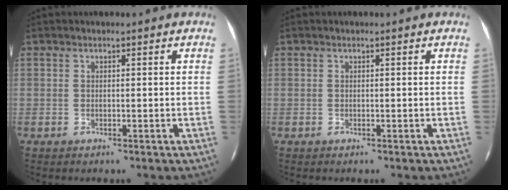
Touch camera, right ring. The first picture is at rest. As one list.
[{"total": 0.0}]